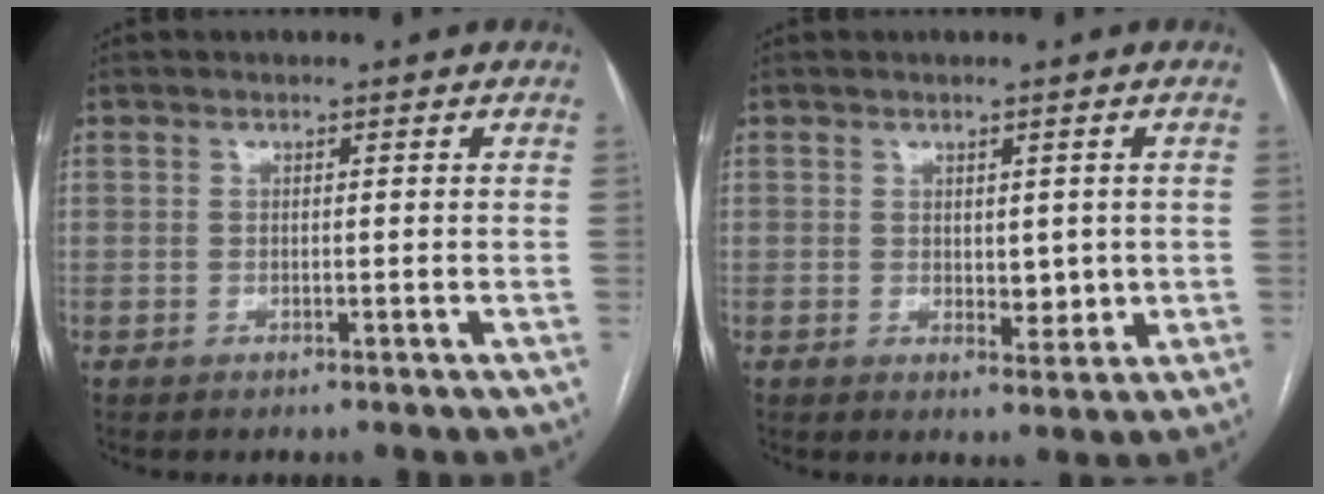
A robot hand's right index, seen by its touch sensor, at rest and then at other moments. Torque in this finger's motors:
{"motor_torque": [0.16, 0.24, 0.14, 0.06]}